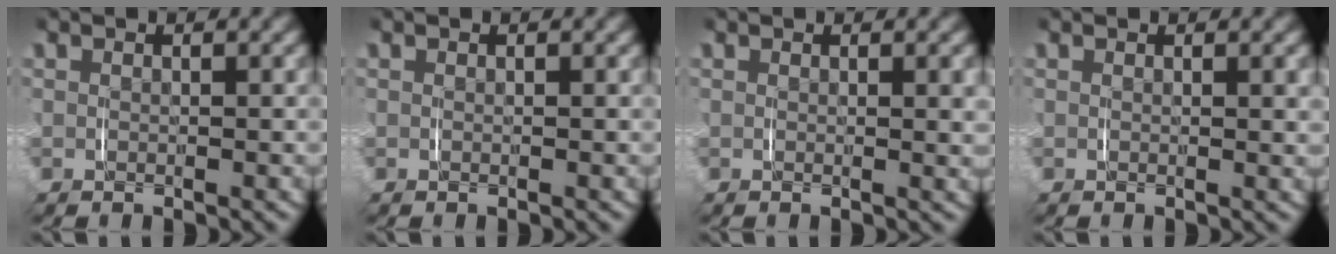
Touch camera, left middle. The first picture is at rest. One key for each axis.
{"total": 0.0}
{"total": 0.9, "fx": 0.4, "fy": -0.3, "fz": 0.7, "tx": -0.005, "ty": -0.001, "tz": 0.005}
{"total": 0.6, "fx": 0.3, "fy": -0.3, "fz": 0.4, "tx": -0.002, "ty": 0.000, "tz": 0.004}